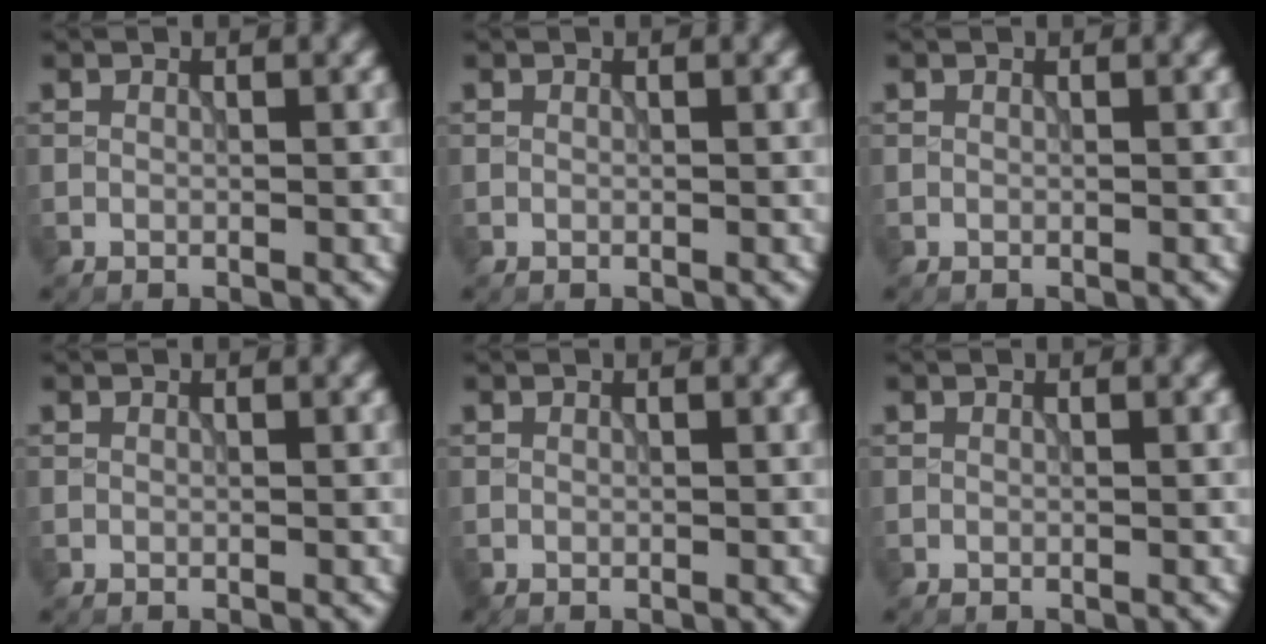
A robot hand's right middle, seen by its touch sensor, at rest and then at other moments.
{"total": 0.0}
{"total": 0.0}
{"total": 0.0}
{"total": 0.0}
{"total": 0.0}